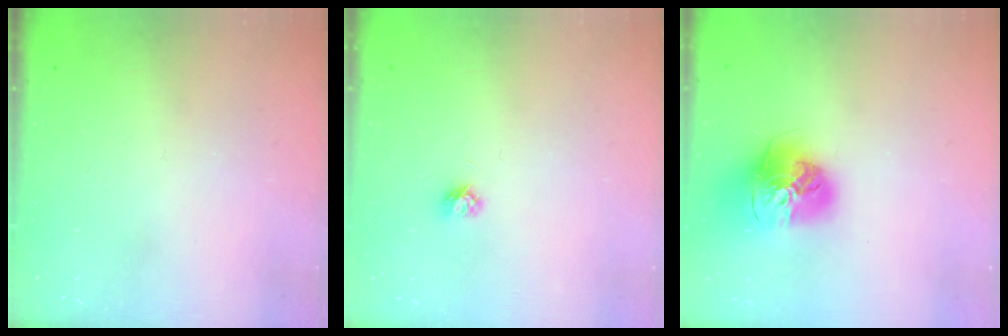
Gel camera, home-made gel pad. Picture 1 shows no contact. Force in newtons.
{"total": 3.5, "press": 3.4, "slide": 0.3}
{"total": 17.7, "press": 17.6, "slide": 1.8}